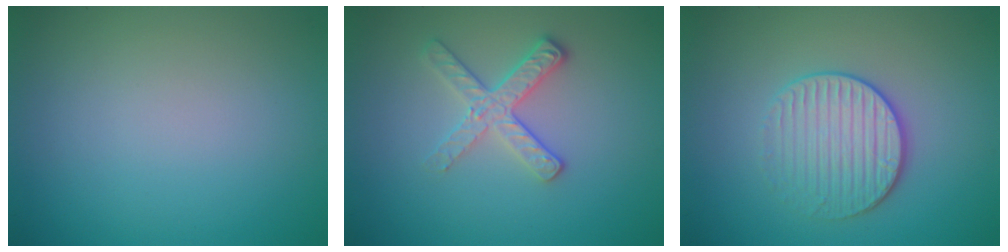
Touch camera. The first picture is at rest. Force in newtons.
{"total": 2.7, "press": 2.4, "slide": 1.2}
{"total": 3.3, "press": 3.1, "slide": 1.2}